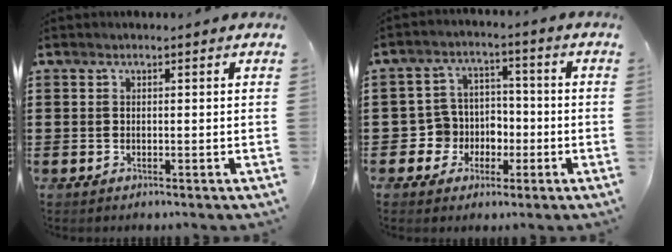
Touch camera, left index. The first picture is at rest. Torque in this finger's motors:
{"motor_torque": [0.14, 0.21, 0.14, 0.00]}